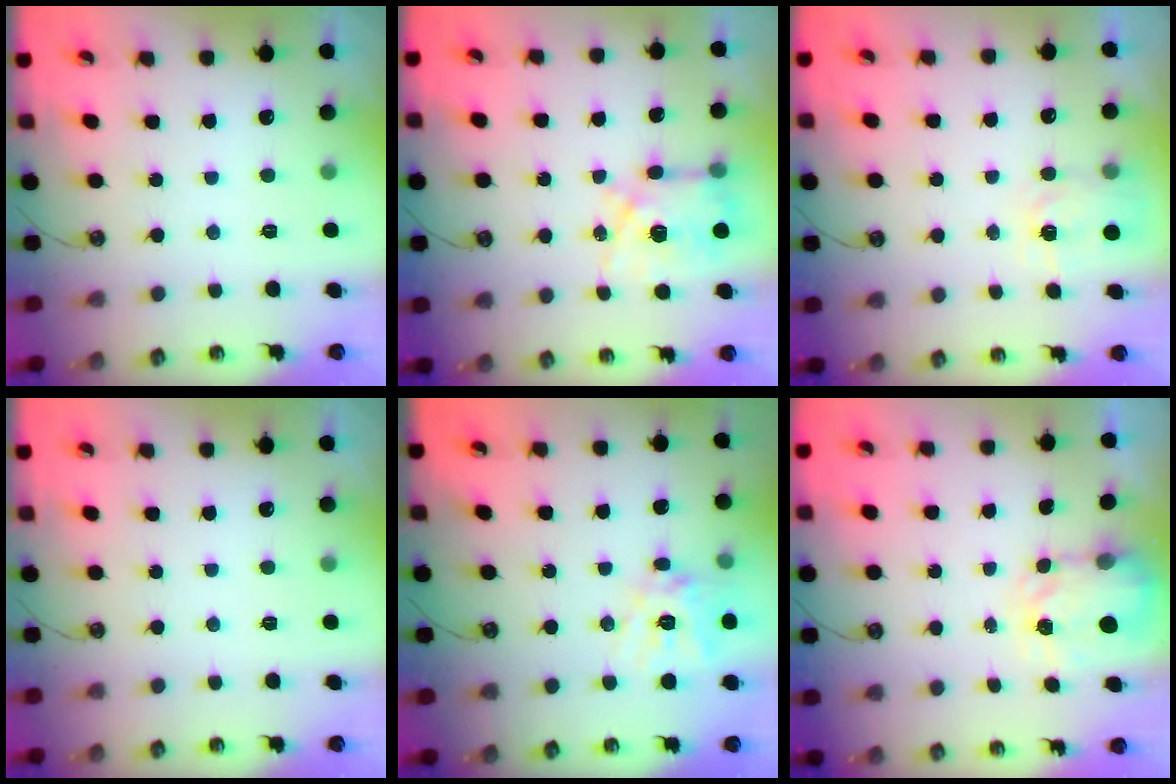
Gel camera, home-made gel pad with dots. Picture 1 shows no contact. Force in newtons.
{"total": 8.3, "press": 8.3, "slide": 0.5}
{"total": 3.6, "press": 3.5, "slide": 0.6}
{"total": 0.0}
{"total": 13.2, "press": 13.1, "slide": 1.5}
{"total": 3.6, "press": 3.6, "slide": 0.5}